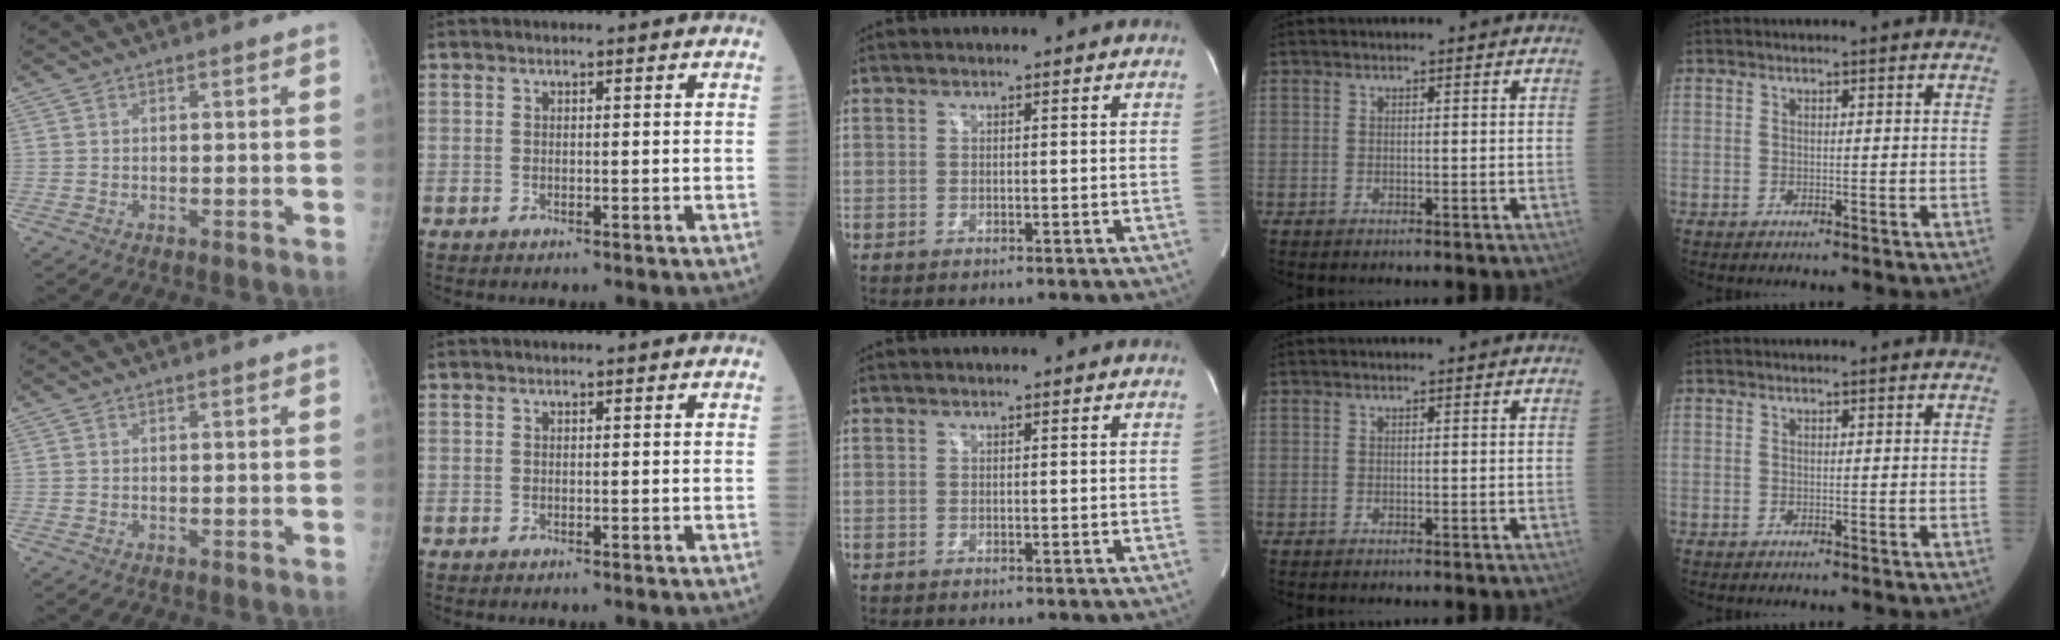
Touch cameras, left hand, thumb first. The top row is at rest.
{}